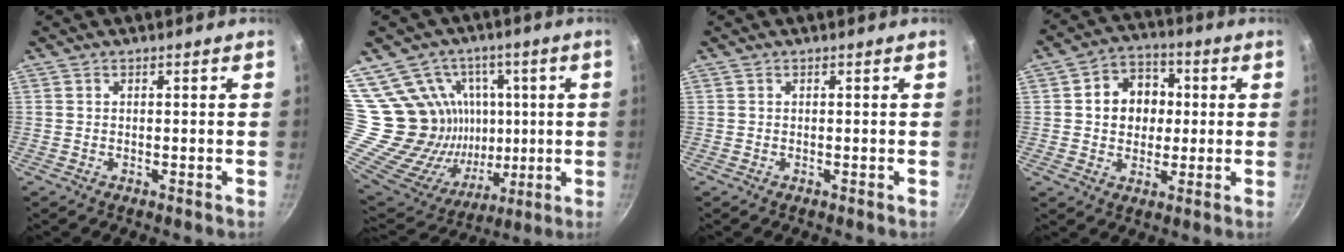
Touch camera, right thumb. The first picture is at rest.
{"total": 20.9, "force": [6.1, 17.7, 9.3], "torque": [-0.139, -0.024, 0.121]}
{"total": 0.0}
{"total": 10.4, "force": [1.3, 8.6, 5.7], "torque": [-0.048, 0.011, 0.012]}